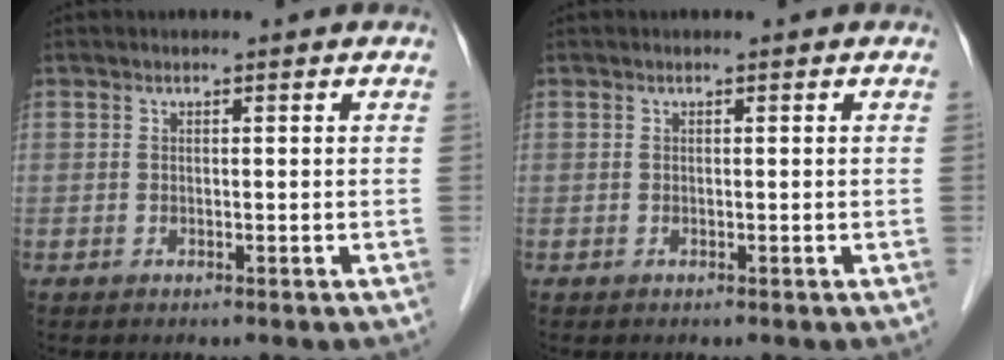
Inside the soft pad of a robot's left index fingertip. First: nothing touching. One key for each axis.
{"total": 0.0}